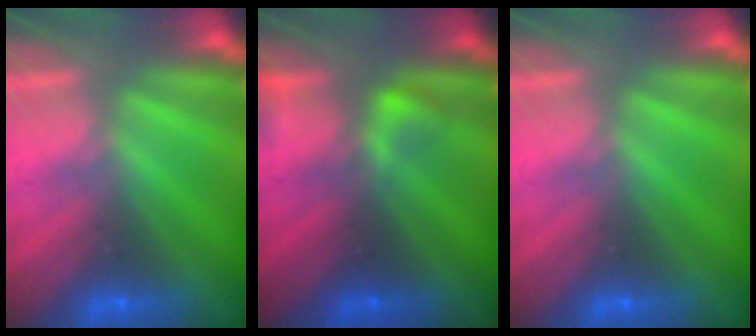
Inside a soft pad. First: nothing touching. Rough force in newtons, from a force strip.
{"total": 2.4}
{"total": 0.0}